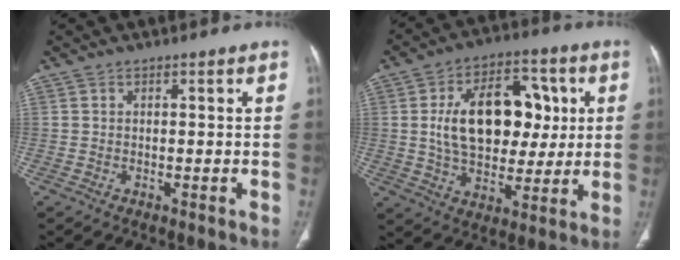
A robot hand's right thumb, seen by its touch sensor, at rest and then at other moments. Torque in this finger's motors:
{"motor_torque": [0.52, 0.78, 0.80, 0.35, 0.14]}